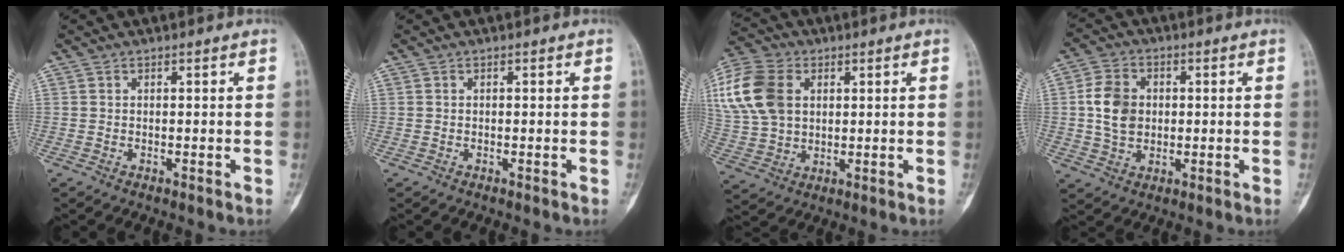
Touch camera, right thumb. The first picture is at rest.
{"total": 0.0}
{"total": 16.6, "force": [4.3, 11.8, 10.9], "torque": [-0.236, 0.007, 0.084]}
{"total": 8.3, "force": [0.6, 6.4, 5.2], "torque": [-0.081, 0.006, 0.009]}